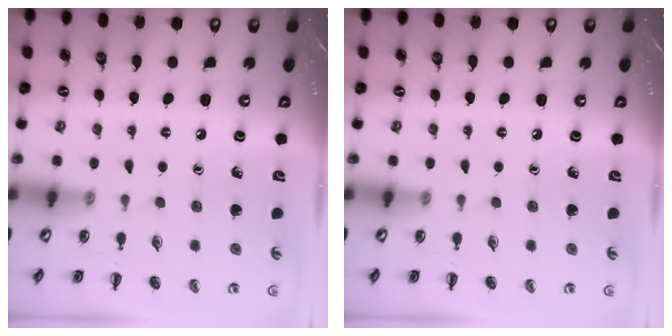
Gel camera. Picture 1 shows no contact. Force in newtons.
{"total": 0.0}